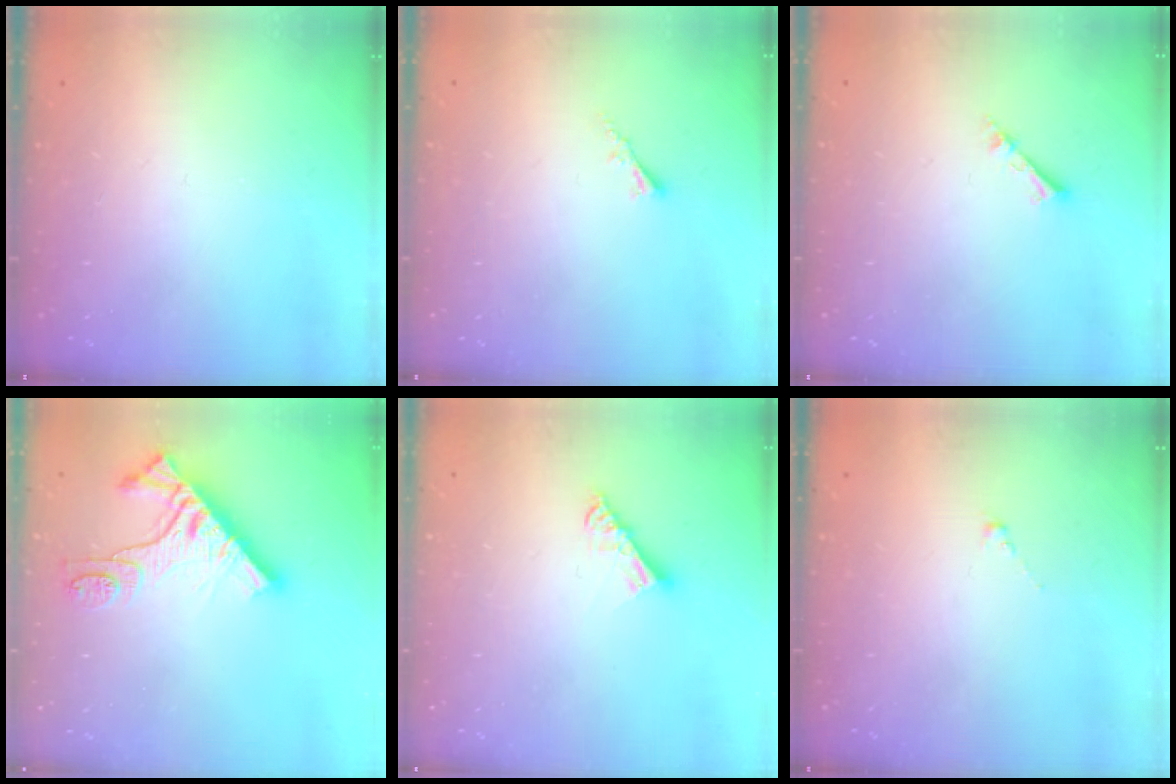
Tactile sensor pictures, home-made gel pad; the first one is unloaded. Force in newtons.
{"total": 1.8, "press": 1.7, "slide": 0.5}
{"total": 2.1, "press": 2.1, "slide": 0.3}
{"total": 11.4, "press": 11.3, "slide": 1.3}
{"total": 6.1, "press": 6.1, "slide": 0.4}
{"total": 0.8, "press": 0.7, "slide": 0.5}